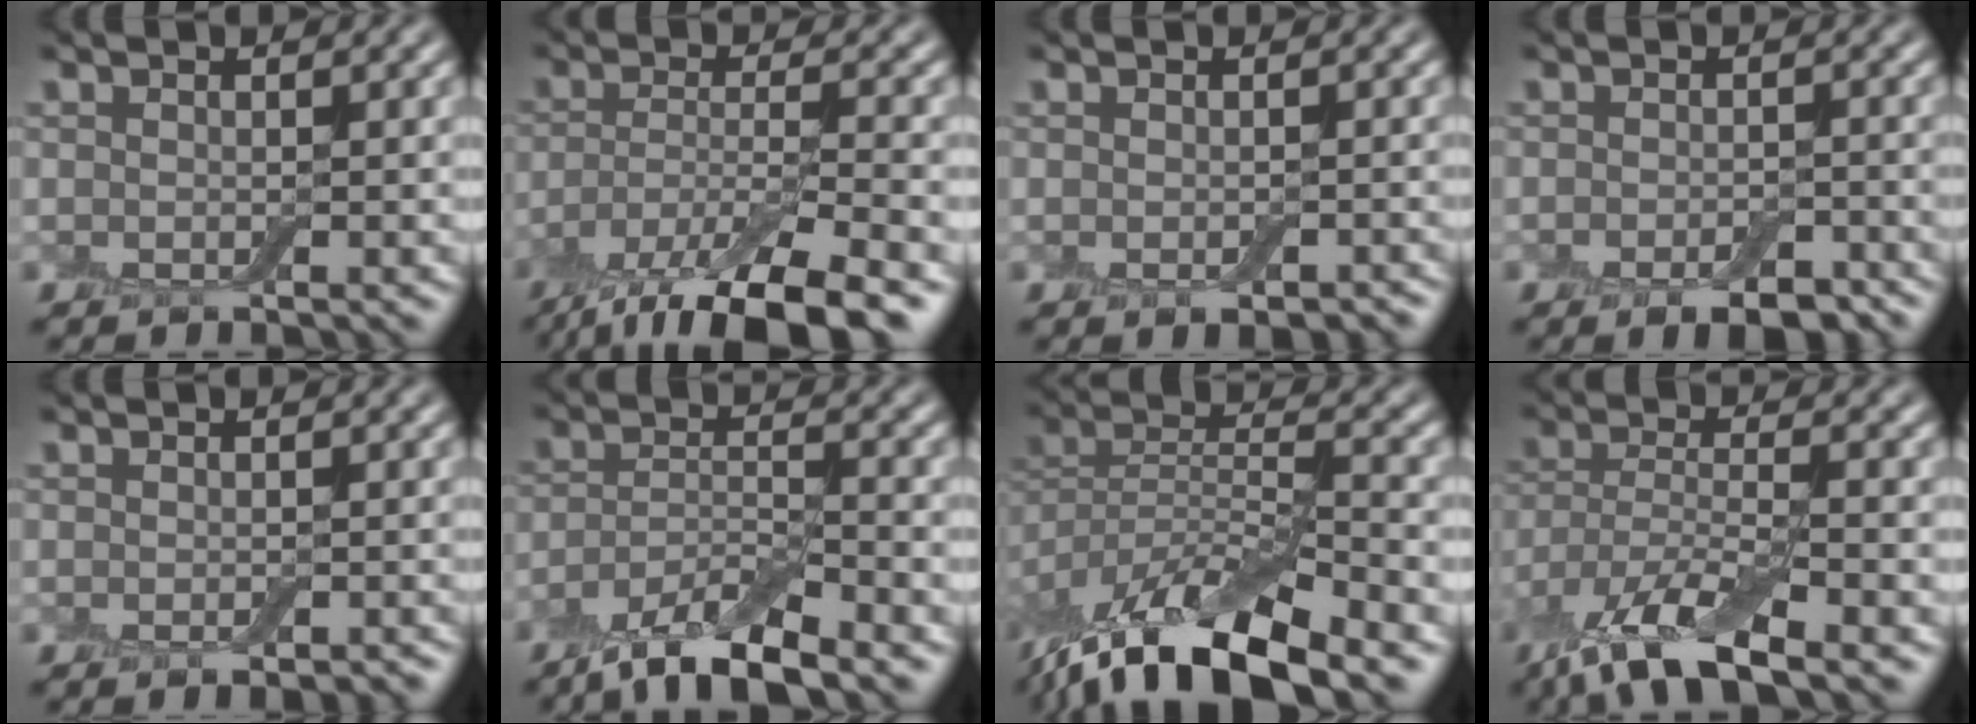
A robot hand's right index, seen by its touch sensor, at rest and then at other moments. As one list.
[{"total": 9.5, "force": [-6.3, 2.8, 6.5], "torque": [-0.114, -0.018, -0.113]}, {"total": 1.7, "force": [-0.7, 0.9, 1.3], "torque": [-0.020, -0.008, -0.006]}, {"total": 3.7, "force": [-2.2, 1.5, 2.6], "torque": [-0.035, -0.004, -0.029]}, {"total": 1.4, "force": [-0.6, 0.6, 1.1], "torque": [-0.017, -0.005, -0.007]}, {"total": 6.5, "force": [-4.8, 1.7, 4.0], "torque": [-0.071, -0.007, -0.091]}, {"total": 13.1, "force": [-9.1, 4.0, 8.6], "torque": [-0.158, 0.001, -0.173]}, {"total": 8.4, "force": [-5.6, 2.3, 5.8], "torque": [-0.112, -0.009, -0.113]}]